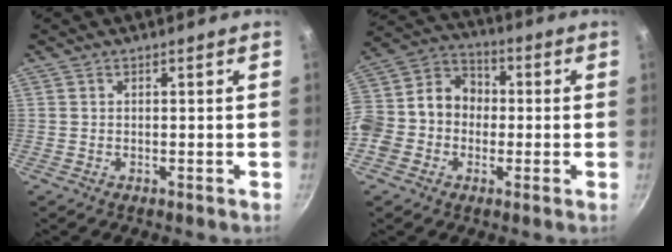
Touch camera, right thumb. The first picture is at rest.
{"total": 15.7, "force": [-2.3, 13.1, 8.3], "torque": [-0.135, 0.053, -0.060]}